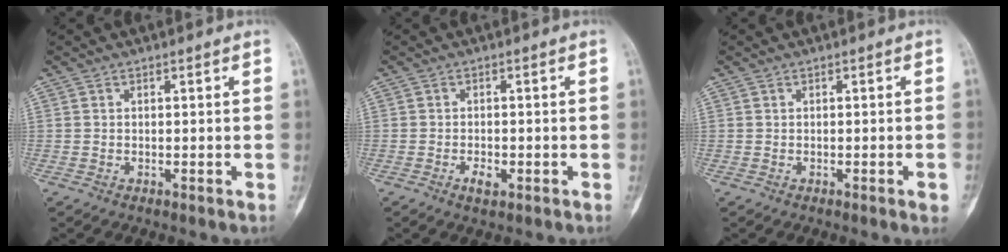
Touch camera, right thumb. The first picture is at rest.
{"total": 2.3, "force": [-1.0, 1.1, 1.7], "torque": [-0.030, 0.003, -0.014]}
{"total": 1.5, "force": [-0.7, 0.1, 1.3], "torque": [-0.019, 0.002, -0.009]}